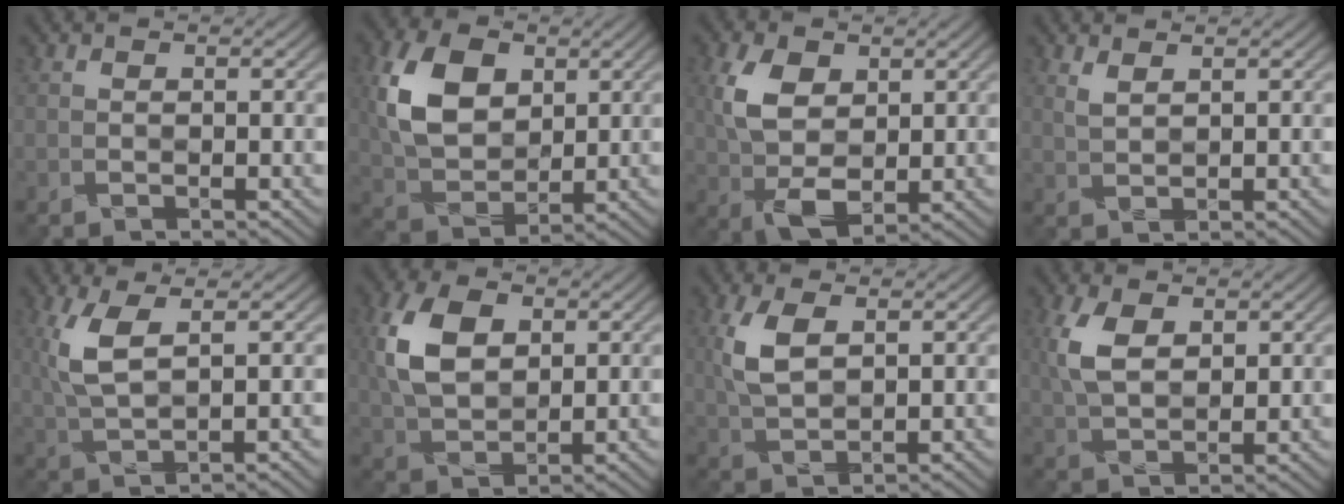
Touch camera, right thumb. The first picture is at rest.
{"total": 10.3, "force": [2.8, 7.0, 7.0], "torque": [-0.167, 0.011, 0.046]}
{"total": 8.0, "force": [1.3, 5.2, 6.0], "torque": [-0.142, 0.001, 0.021]}
{"total": 1.8, "force": [1.4, 0.2, 1.1], "torque": [-0.028, 0.001, 0.029]}
{"total": 6.1, "force": [1.5, 2.1, 5.6], "torque": [-0.133, 0.007, 0.024]}
{"total": 8.9, "force": [1.8, 5.8, 6.6], "torque": [-0.162, 0.011, 0.029]}
{"total": 5.8, "force": [1.3, 3.0, 4.8], "torque": [-0.114, 0.007, 0.023]}
{"total": 6.6, "force": [1.9, 3.8, 5.0], "torque": [-0.120, 0.004, 0.036]}